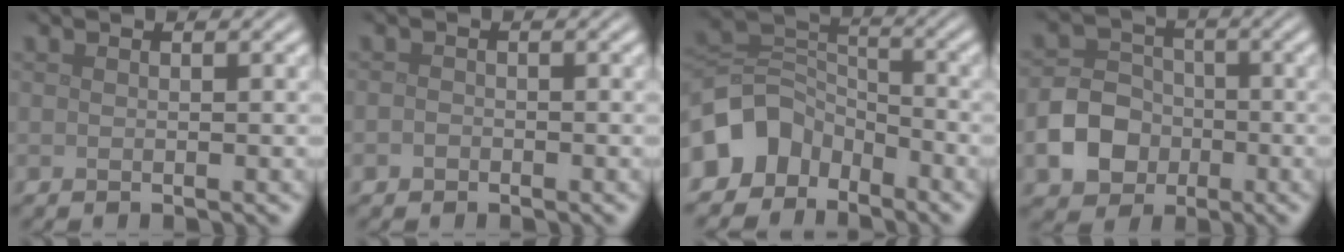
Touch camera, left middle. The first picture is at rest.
{"total": 0.7, "force": [-0.5, 0.5, 0.2], "torque": [-0.004, -0.002, -0.010]}
{"total": 6.6, "force": [-4.1, 4.7, 2.1], "torque": [-0.030, 0.002, -0.091]}
{"total": 5.3, "force": [-1.9, 4.3, 2.4], "torque": [-0.047, 0.001, -0.044]}